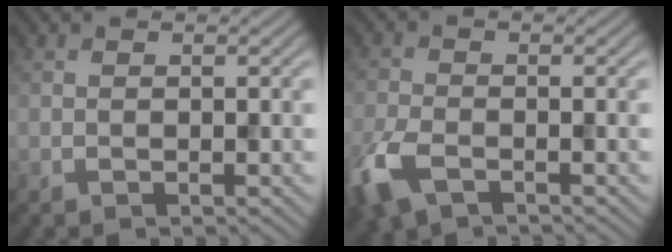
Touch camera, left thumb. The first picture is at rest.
{"total": 6.5, "force": [-3.7, 3.1, 4.4], "torque": [-0.111, -0.017, -0.082]}